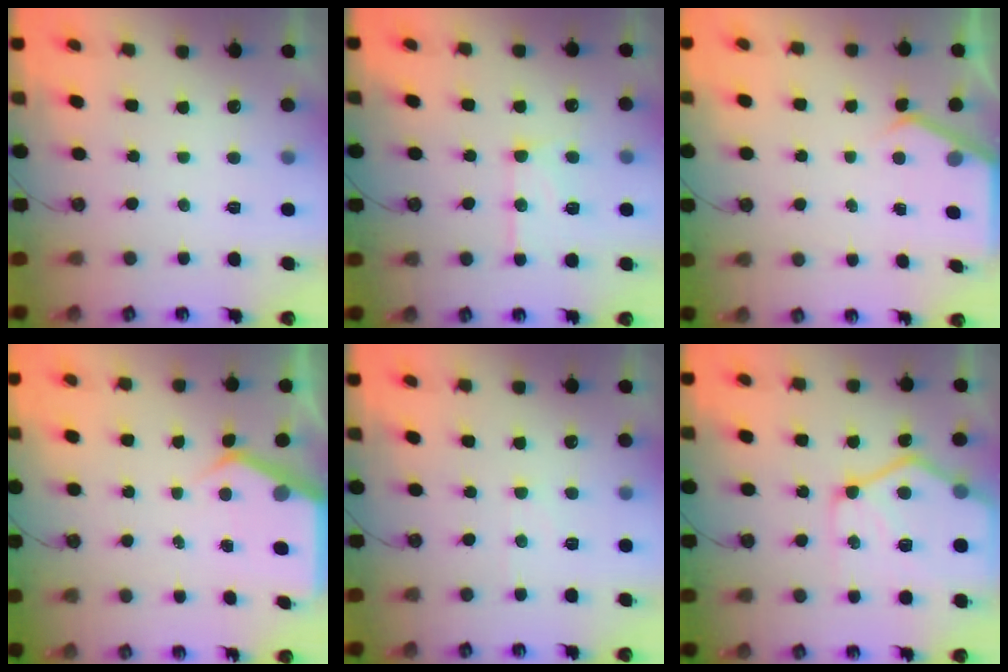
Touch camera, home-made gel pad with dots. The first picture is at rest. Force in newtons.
{"total": 13.8, "press": 13.8, "slide": 1.2}
{"total": 3.3, "press": 3.2, "slide": 0.5}
{"total": 4.9, "press": 4.9, "slide": 0.4}
{"total": 4.1, "press": 4.1, "slide": 0.6}
{"total": 16.5, "press": 16.4, "slide": 1.8}